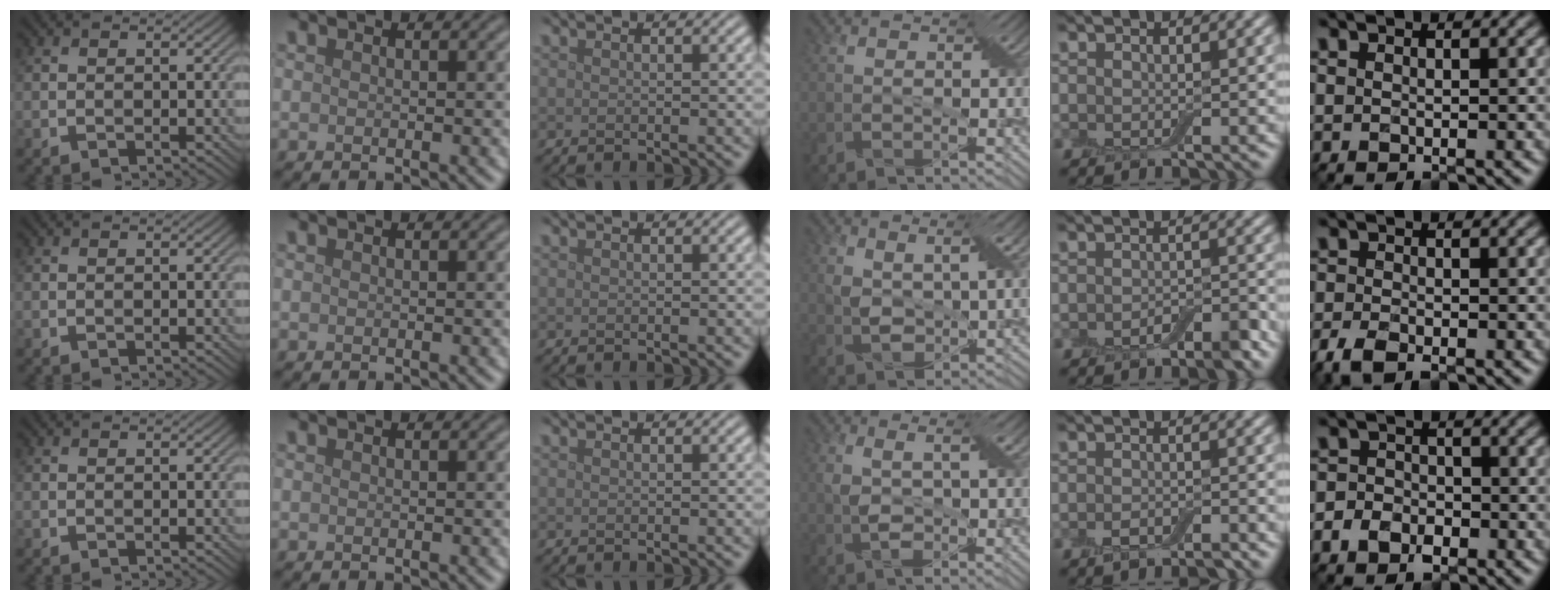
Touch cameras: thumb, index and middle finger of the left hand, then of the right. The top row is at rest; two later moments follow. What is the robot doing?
{"motion": "squeeze", "object": "air blower"}